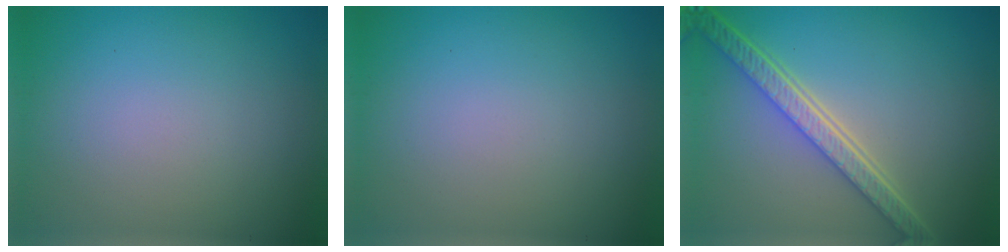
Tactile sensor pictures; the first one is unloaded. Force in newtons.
{"total": 0.0}
{"total": 5.5, "press": 4.1, "slide": 3.6}